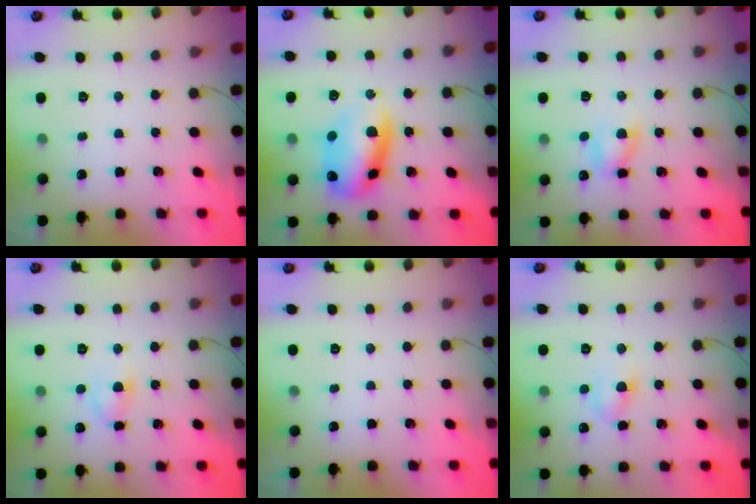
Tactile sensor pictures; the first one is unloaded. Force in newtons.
{"total": 12.6, "press": 12.3, "slide": 2.5}
{"total": 5.9, "press": 5.7, "slide": 1.6}
{"total": 3.7, "press": 3.5, "slide": 1.2}
{"total": 0.0}
{"total": 4.4, "press": 4.2, "slide": 1.4}